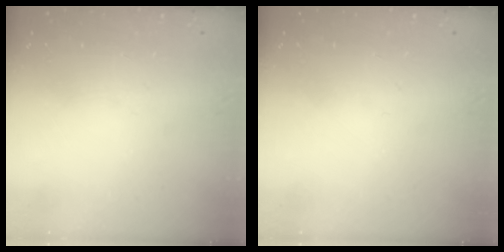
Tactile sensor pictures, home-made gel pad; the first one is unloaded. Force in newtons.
{"total": 0.0}